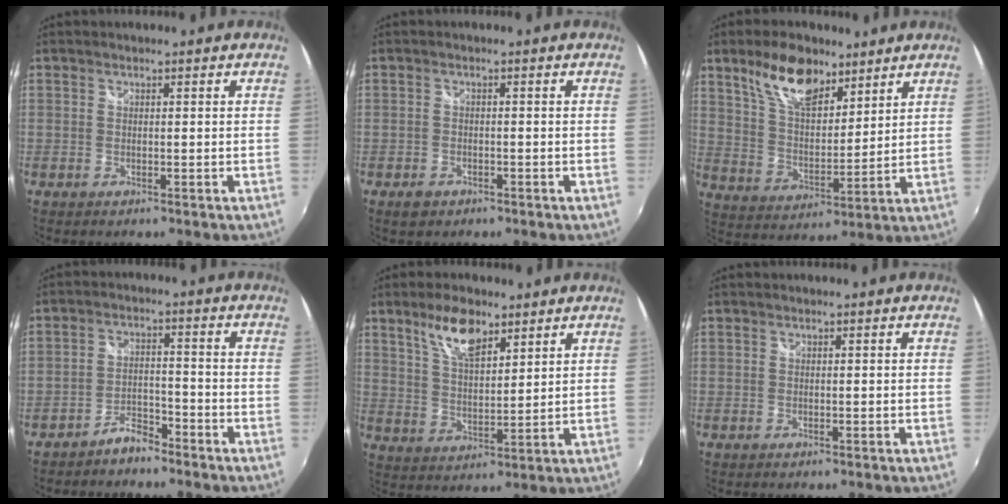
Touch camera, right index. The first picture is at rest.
{"total": 2.6, "force": [-1.6, 1.8, 0.9], "torque": [-0.023, -0.002, -0.026]}
{"total": 13.0, "force": [8.6, 6.2, 7.5], "torque": [-0.132, 0.008, 0.160]}
{"total": 4.4, "force": [-3.8, 1.7, 1.2], "torque": [-0.036, 0.011, -0.065]}
{"total": 8.9, "force": [5.7, 3.5, 5.8], "torque": [-0.107, 0.011, 0.110]}
{"total": 0.0}